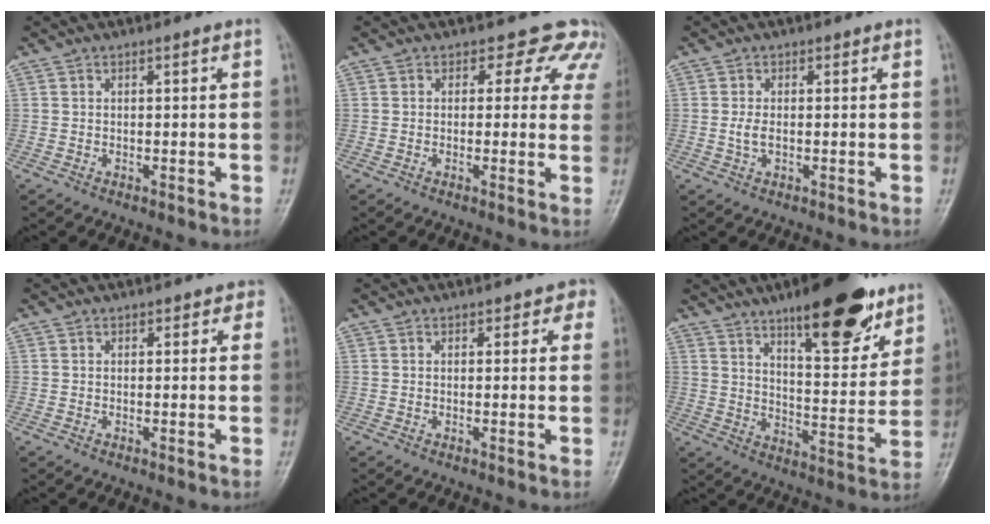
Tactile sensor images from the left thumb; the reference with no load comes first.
{"total": 7.4, "force": [5.4, 4.7, 2.0], "torque": [0.024, -0.016, 0.033]}
{"total": 2.1, "force": [-0.1, 1.2, 1.7], "torque": [-0.037, -0.003, -0.004]}
{"total": 1.6, "force": [0.9, 1.2, 0.6], "torque": [0.018, -0.001, 0.004]}
{"total": 2.5, "force": [1.5, 1.6, 1.2], "torque": [0.019, -0.002, 0.010]}
{"total": 18.4, "force": [12.0, 5.9, 12.7], "torque": [-0.141, -0.068, 0.185]}